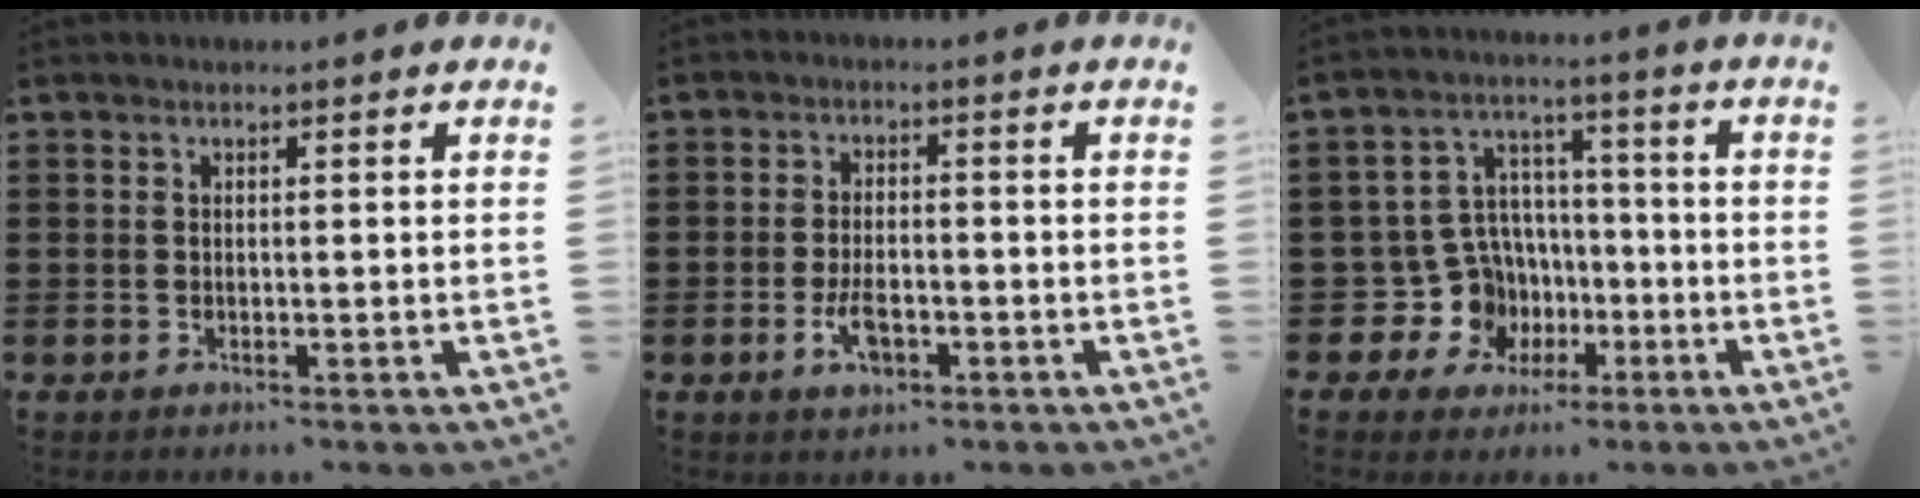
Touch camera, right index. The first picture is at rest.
{"total": 4.4, "force": [-1.8, 2.1, 3.5], "torque": [-0.074, -0.001, -0.034]}
{"total": 10.9, "force": [-2.9, 9.7, 4.0], "torque": [-0.116, -0.005, -0.046]}